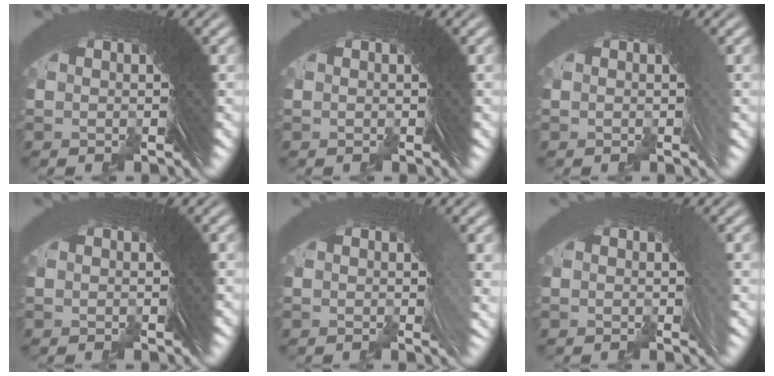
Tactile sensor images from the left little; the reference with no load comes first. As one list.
[{"total": 0.0}, {"total": 0.6, "force": [-0.1, -0.2, 0.5], "torque": [-0.005, 0.007, -0.002]}, {"total": 0.0}, {"total": 1.5, "force": [0.0, -0.2, 1.5], "torque": [-0.019, 0.007, -0.002]}, {"total": 0.9, "force": [0.0, -0.3, 0.8], "torque": [-0.009, 0.007, -0.001]}]